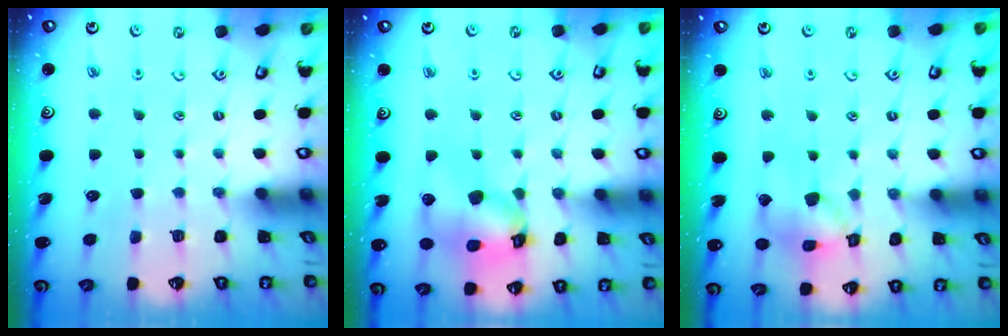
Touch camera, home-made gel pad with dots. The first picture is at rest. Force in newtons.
{"total": 14.4, "press": 14.3, "slide": 1.6}
{"total": 13.5, "press": 13.4, "slide": 1.9}